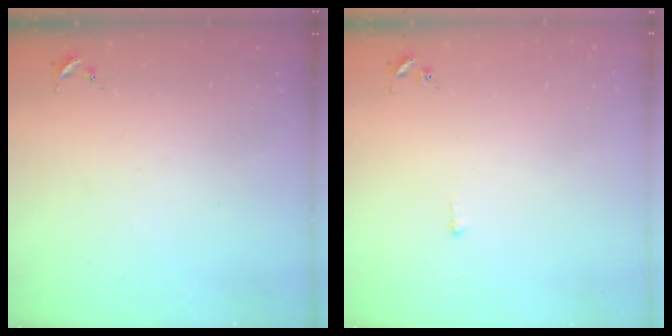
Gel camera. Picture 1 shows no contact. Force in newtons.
{"total": 2.7, "press": 2.7, "slide": 0.5}